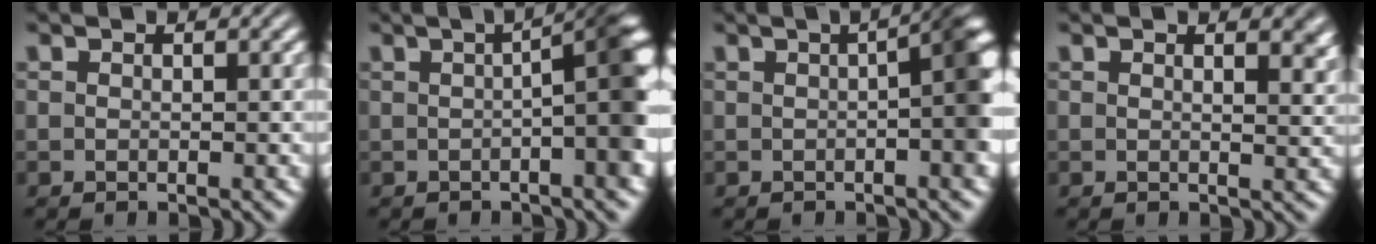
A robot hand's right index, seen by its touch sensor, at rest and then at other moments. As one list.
[{"total": 7.3, "force": [-0.1, 1.5, 7.2], "torque": [-0.059, 0.009, -0.008]}, {"total": 7.1, "force": [0.3, 2.1, 6.8], "torque": [-0.045, 0.023, -0.006]}, {"total": 2.2, "force": [1.4, -0.2, 1.7], "torque": [-0.013, -0.006, 0.022]}]